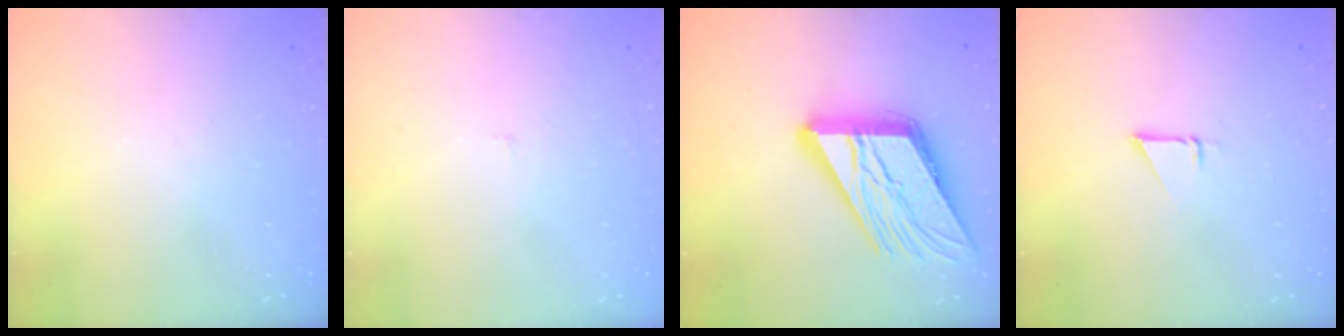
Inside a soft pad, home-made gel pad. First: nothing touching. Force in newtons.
{"total": 1.6, "press": 1.6, "slide": 0.1}
{"total": 21.6, "press": 21.4, "slide": 2.5}
{"total": 1.5, "press": 1.5, "slide": 0.1}